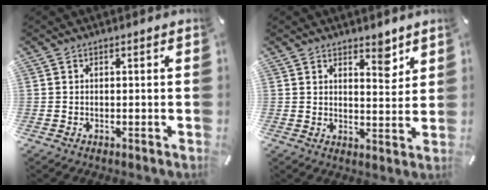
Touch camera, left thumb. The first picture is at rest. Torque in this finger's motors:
{"motor_torque": [0.22, -0.29, 0.08, 0.44, -0.05]}